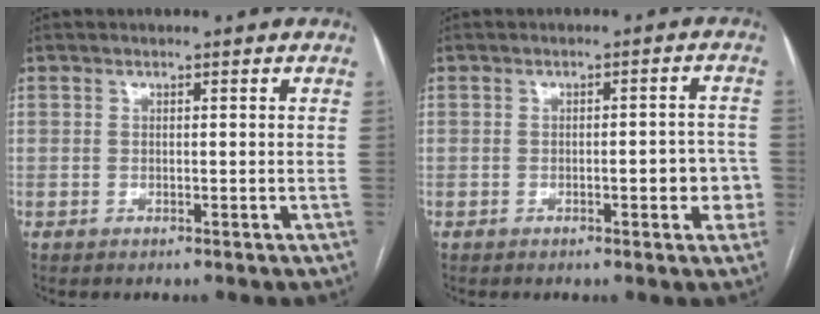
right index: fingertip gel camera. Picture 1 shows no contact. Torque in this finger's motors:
{"motor_torque": [0.81, -0.09, 0.31, 0.06]}